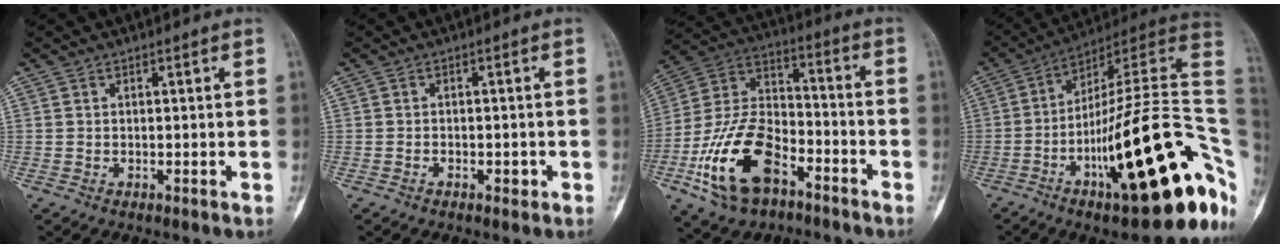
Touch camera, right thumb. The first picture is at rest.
{"total": 0.9, "force": [-0.6, 0.5, 0.5], "torque": [-0.015, 0.008, -0.009]}
{"total": 19.3, "force": [-9.2, 10.6, 13.2], "torque": [-0.250, 0.061, -0.168]}
{"total": 31.7, "force": [-8.0, 8.1, 29.5], "torque": [-0.349, 0.062, -0.120]}